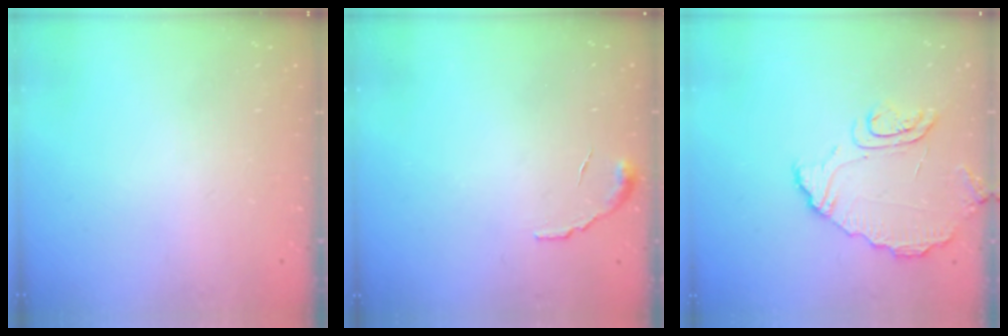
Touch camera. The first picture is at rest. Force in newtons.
{"total": 5.0, "press": 5.0, "slide": 0.2}
{"total": 8.7, "press": 8.6, "slide": 1.2}